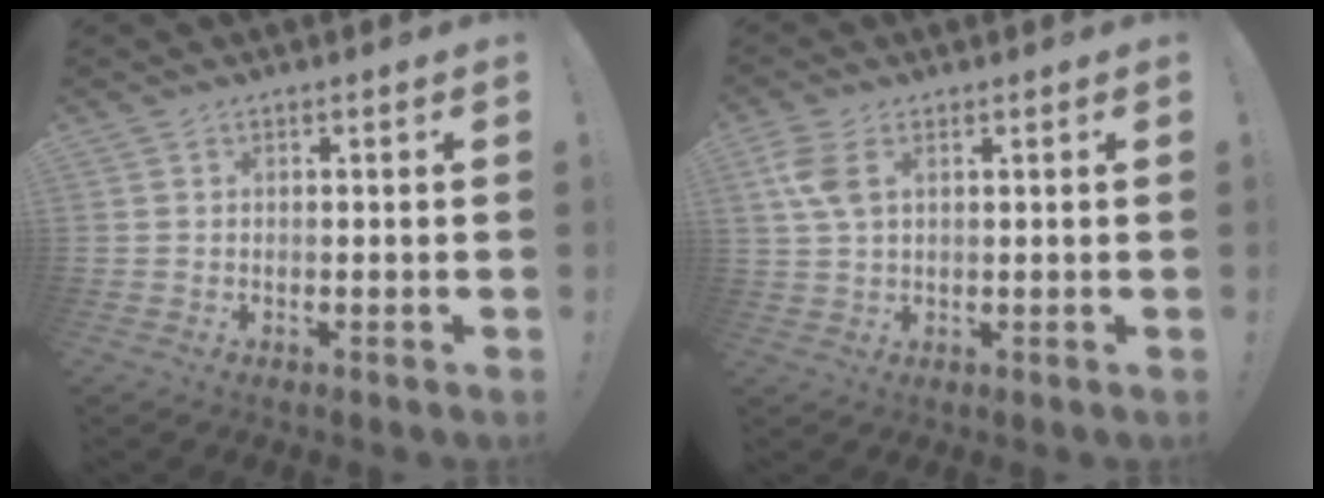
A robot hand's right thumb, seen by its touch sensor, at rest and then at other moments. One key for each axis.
{"total": 6.4, "fx": 2.1, "fy": 3.4, "fz": 5.0, "tx": -0.108, "ty": -0.005, "tz": 0.035}